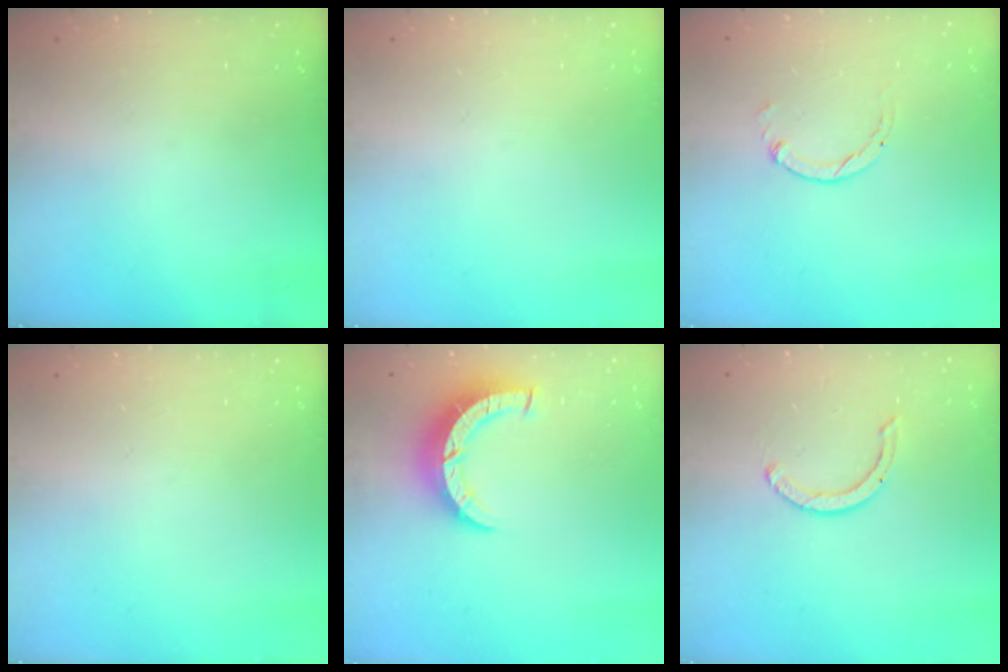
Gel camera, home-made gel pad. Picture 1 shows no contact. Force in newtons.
{"total": 0.0}
{"total": 0.0}
{"total": 0.0}
{"total": 8.4, "press": 8.4, "slide": 0.3}
{"total": 3.8, "press": 3.8, "slide": 0.3}